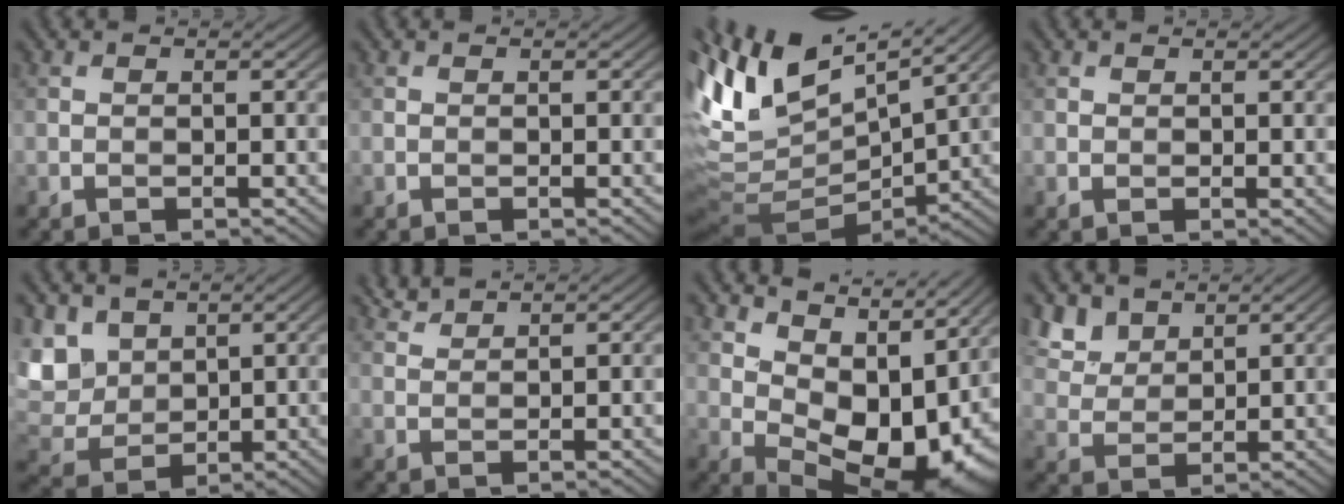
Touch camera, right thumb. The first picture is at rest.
{"total": 0.0}
{"total": 13.5, "force": [5.4, 5.5, 11.1], "torque": [-0.223, 0.015, 0.121]}
{"total": 0.6, "force": [0.4, 0.4, 0.3], "torque": [-0.006, -0.003, 0.011]}
{"total": 7.4, "force": [3.3, 5.4, 3.9], "torque": [-0.127, 0.000, 0.060]}
{"total": 1.7, "force": [1.6, 0.1, 0.6], "torque": [-0.022, 0.004, 0.037]}
{"total": 12.3, "force": [5.0, 7.1, 8.7], "torque": [-0.154, -0.009, 0.100]}
{"total": 5.4, "force": [3.8, 3.0, 2.2], "torque": [-0.067, -0.007, 0.090]}